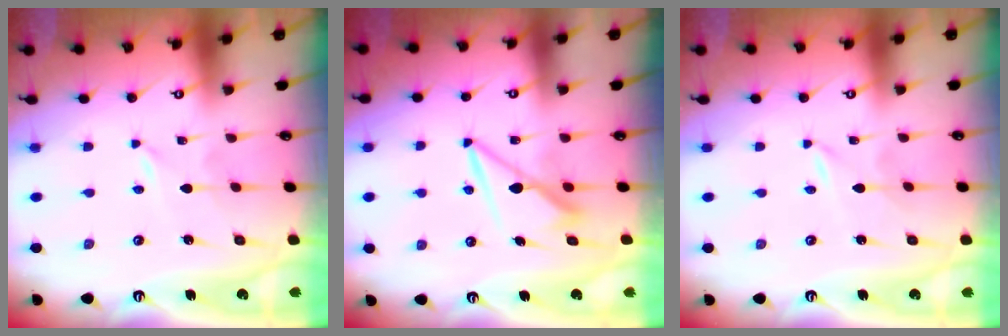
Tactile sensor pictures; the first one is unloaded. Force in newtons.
{"total": 8.0, "press": 7.9, "slide": 0.6}
{"total": 0.0}